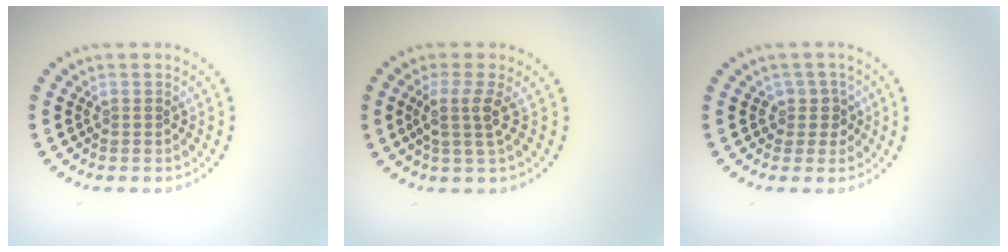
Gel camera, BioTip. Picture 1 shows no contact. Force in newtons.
{"total": 2.6, "press": 1.9, "slide": 1.7}
{"total": 1.8, "press": 1.4, "slide": 1.2}